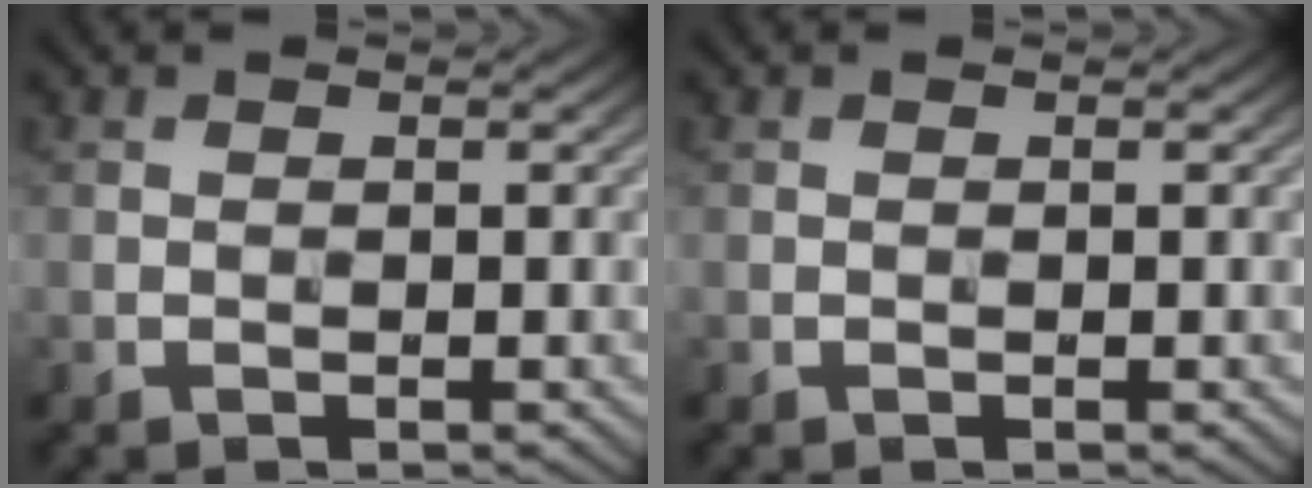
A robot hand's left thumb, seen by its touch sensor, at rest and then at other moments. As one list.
[{"total": 0.0}]